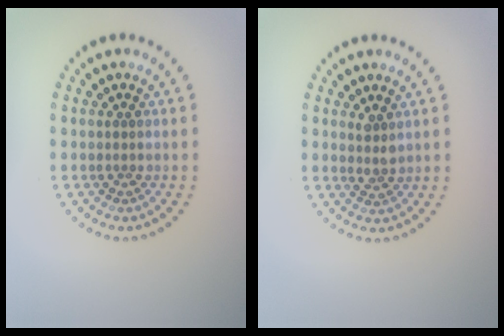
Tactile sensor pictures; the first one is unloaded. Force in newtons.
{"total": 1.5, "press": 1.1, "slide": 0.9}